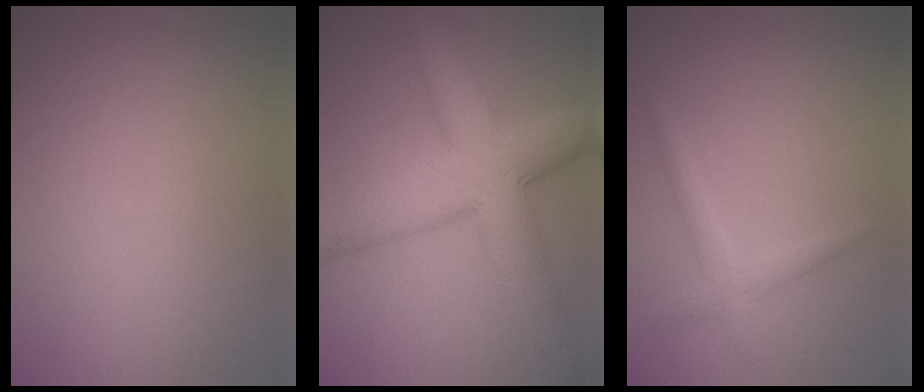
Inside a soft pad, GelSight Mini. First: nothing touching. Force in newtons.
{"total": 8.6, "press": 8.6, "slide": 0.1}
{"total": 1.7, "press": 1.7, "slide": 0.1}